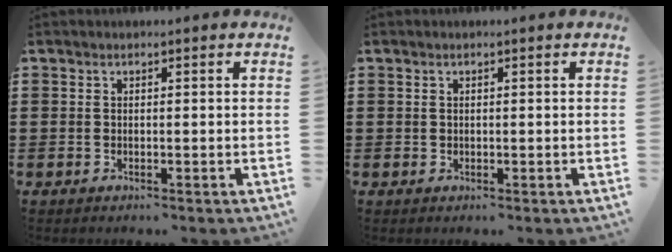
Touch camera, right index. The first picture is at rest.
{"total": 0.5, "force": [0.2, 0.4, 0.1], "torque": [-0.004, 0.003, 0.004]}